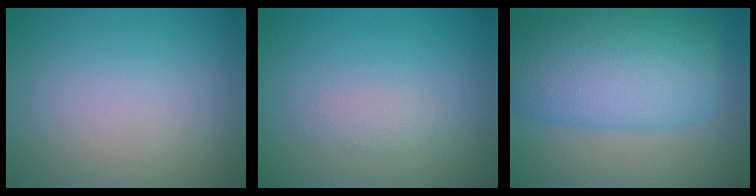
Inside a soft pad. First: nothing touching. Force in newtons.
{"total": 1.0, "press": 1.0, "slide": 0.1}
{"total": 11.1, "press": 11.1, "slide": 0.1}